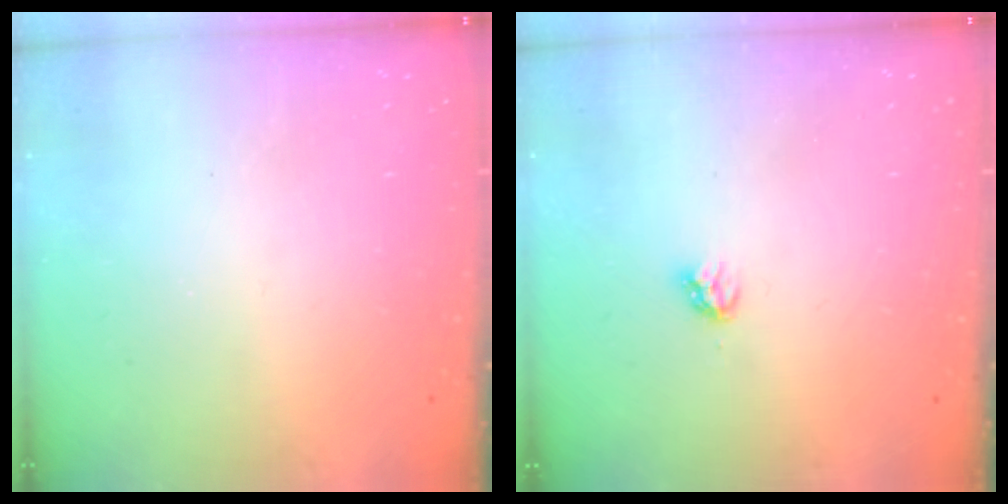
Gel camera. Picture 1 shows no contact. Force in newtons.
{"total": 2.4, "press": 2.4, "slide": 0.3}